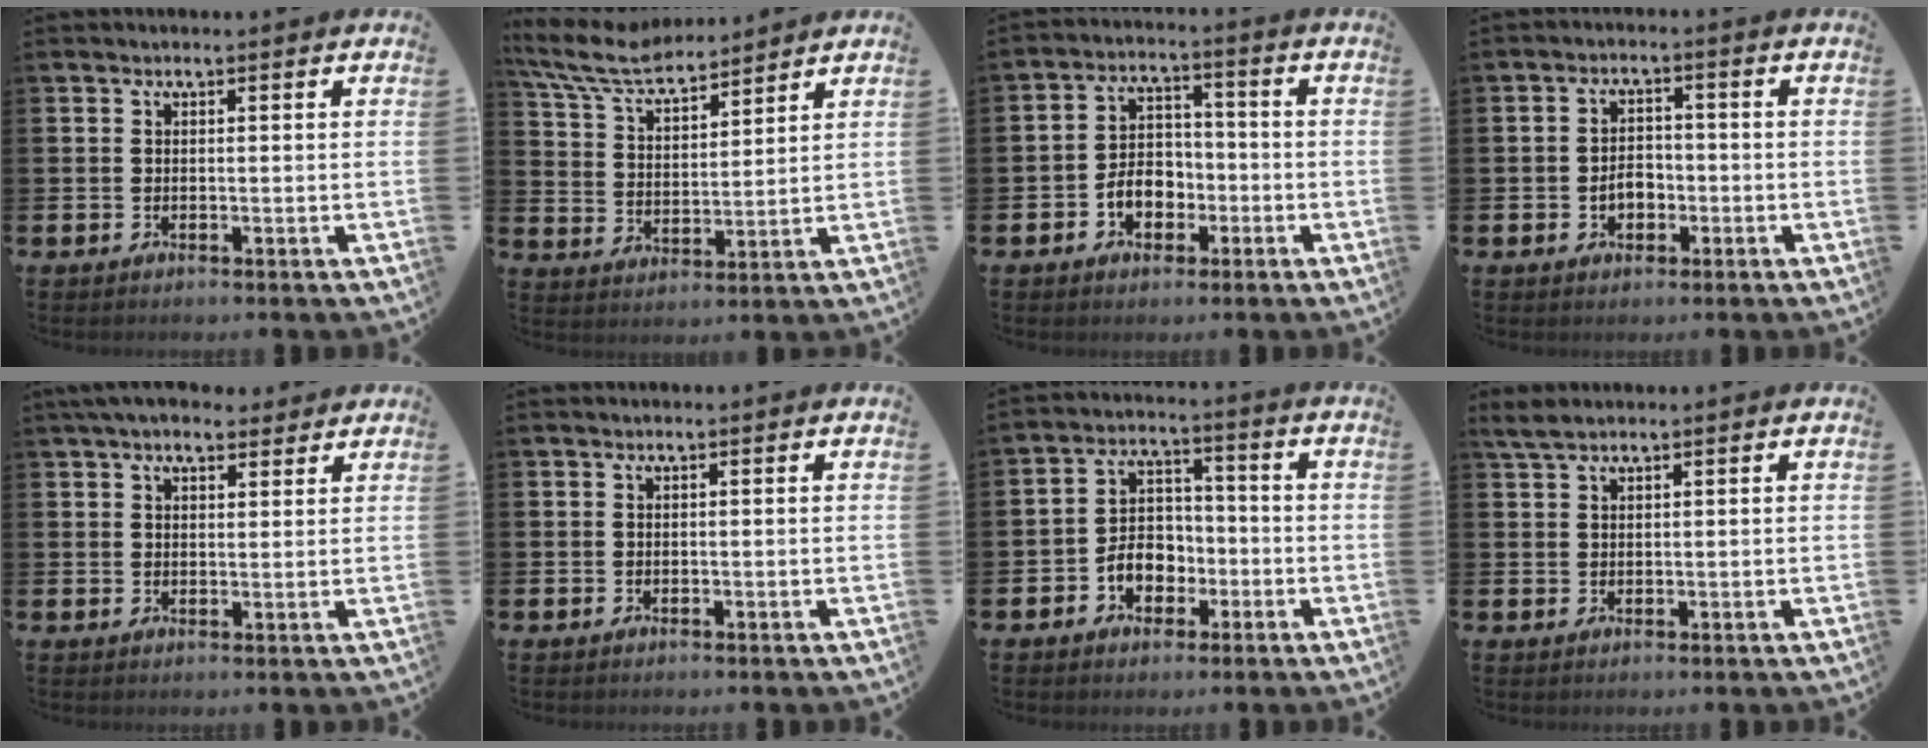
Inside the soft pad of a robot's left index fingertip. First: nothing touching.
{"total": 7.6, "force": [7.0, 1.8, 2.6], "torque": [-0.082, -0.033, 0.126]}
{"total": 5.1, "force": [-2.0, 3.8, 2.7], "torque": [-0.037, 0.006, -0.046]}
{"total": 3.2, "force": [-1.0, 2.3, 2.0], "torque": [-0.029, -0.001, -0.023]}
{"total": 4.9, "force": [4.4, 1.7, 1.4], "torque": [-0.029, -0.011, 0.080]}
{"total": 0.0}
{"total": 5.3, "force": [-1.9, 4.2, 2.5], "torque": [-0.042, 0.006, -0.041]}
{"total": 2.3, "force": [1.8, 0.7, 1.2], "torque": [-0.025, 0.005, 0.033]}